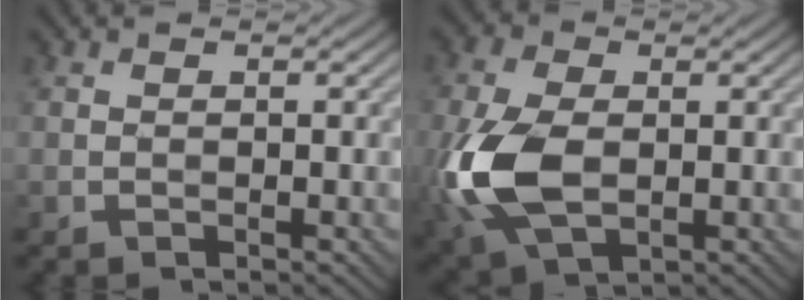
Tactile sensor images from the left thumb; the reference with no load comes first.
{"total": 11.0, "force": [-1.5, 6.7, 8.7], "torque": [-0.237, -0.010, -0.031]}